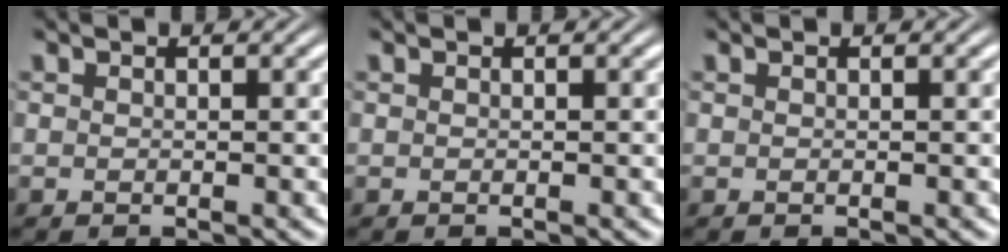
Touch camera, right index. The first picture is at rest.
{"total": 0.0}
{"total": 0.0}